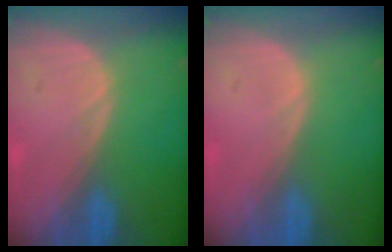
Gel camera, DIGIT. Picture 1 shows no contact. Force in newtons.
{"total": 0.0}